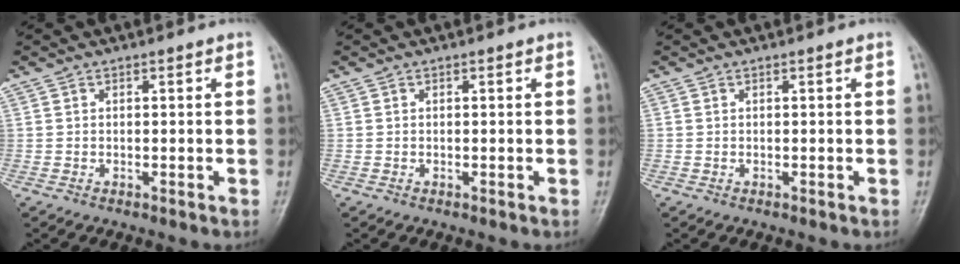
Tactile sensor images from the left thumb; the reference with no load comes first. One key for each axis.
{"total": 0.0}
{"total": 0.0}